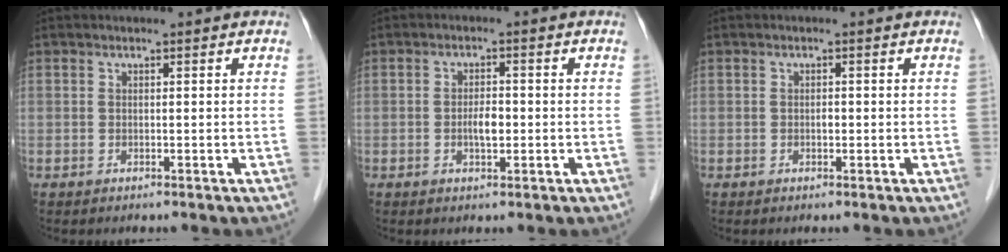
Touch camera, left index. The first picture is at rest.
{"total": 2.7, "force": [-0.8, 1.0, 2.4], "torque": [-0.042, -0.001, -0.012]}
{"total": 0.7, "force": [-0.4, 0.4, 0.5], "torque": [-0.008, -0.002, -0.008]}